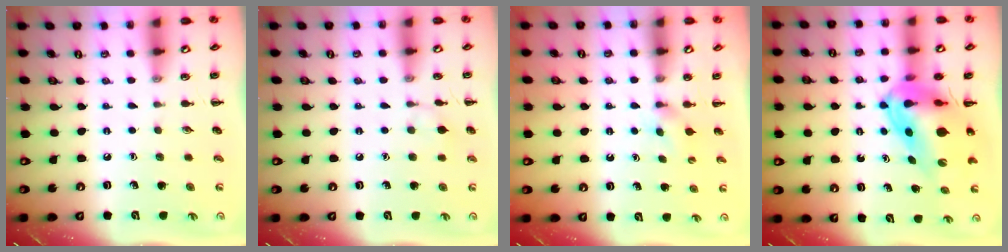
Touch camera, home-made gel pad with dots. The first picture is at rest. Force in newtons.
{"total": 6.1, "press": 5.8, "slide": 1.9}
{"total": 2.5, "press": 2.4, "slide": 0.9}
{"total": 12.2, "press": 11.7, "slide": 3.5}